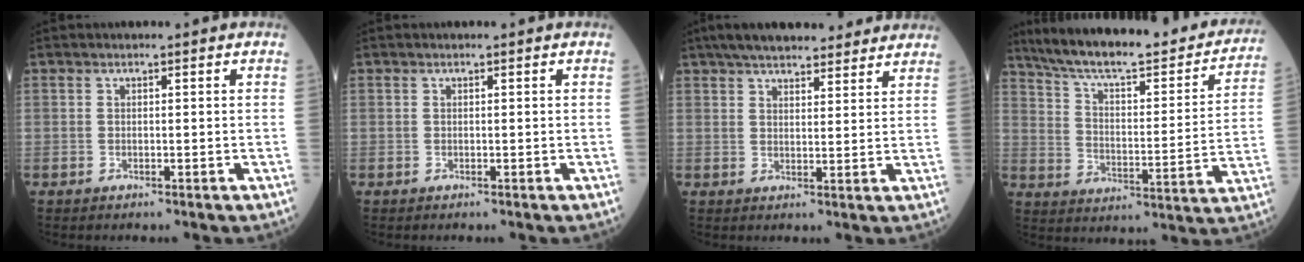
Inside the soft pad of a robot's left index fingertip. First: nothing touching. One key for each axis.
{"total": 0.0}
{"total": 15.1, "fx": 12.9, "fy": 3.9, "fz": 6.9, "tx": -0.097, "ty": 0.036, "tz": 0.177}
{"total": 26.8, "fx": 22.8, "fy": 5.5, "fz": 13.0, "tx": -0.197, "ty": -0.019, "tz": 0.306}